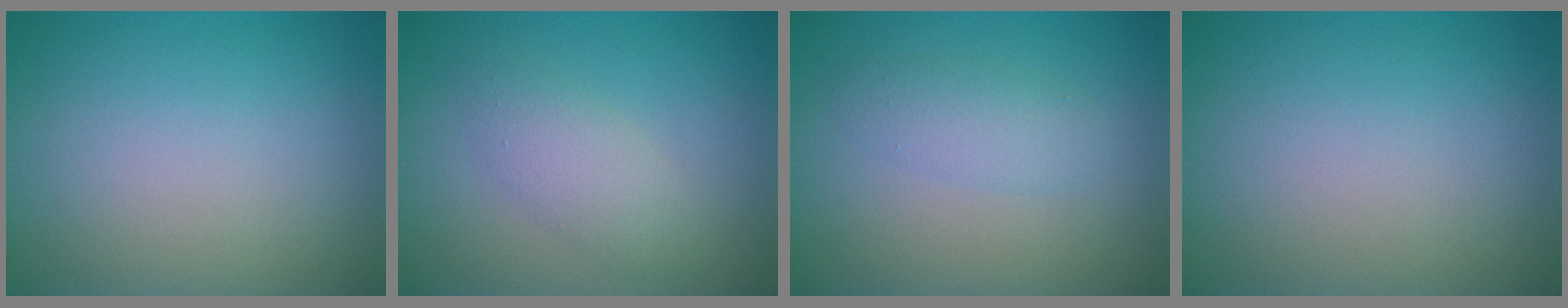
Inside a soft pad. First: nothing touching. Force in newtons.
{"total": 2.7, "press": 2.7, "slide": 0.2}
{"total": 2.2, "press": 2.2, "slide": 0.1}
{"total": 0.0}